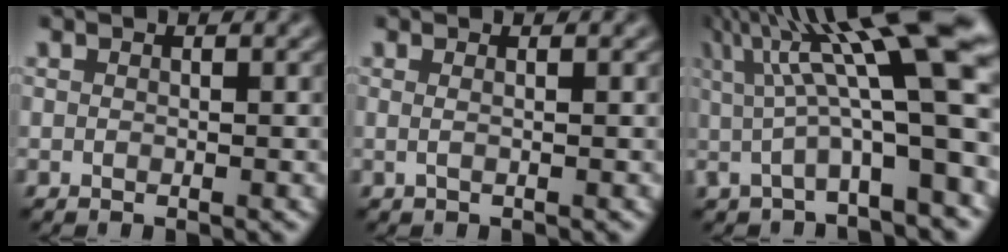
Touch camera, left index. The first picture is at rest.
{"total": 1.0, "force": [0.1, 0.4, 0.9], "torque": [-0.014, -0.003, -0.007]}
{"total": 13.1, "force": [3.6, 2.8, 12.2], "torque": [-0.186, 0.017, 0.063]}